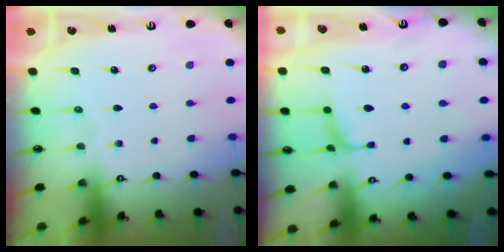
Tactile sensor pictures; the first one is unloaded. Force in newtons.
{"total": 0.9, "press": 0.4, "slide": 0.8}